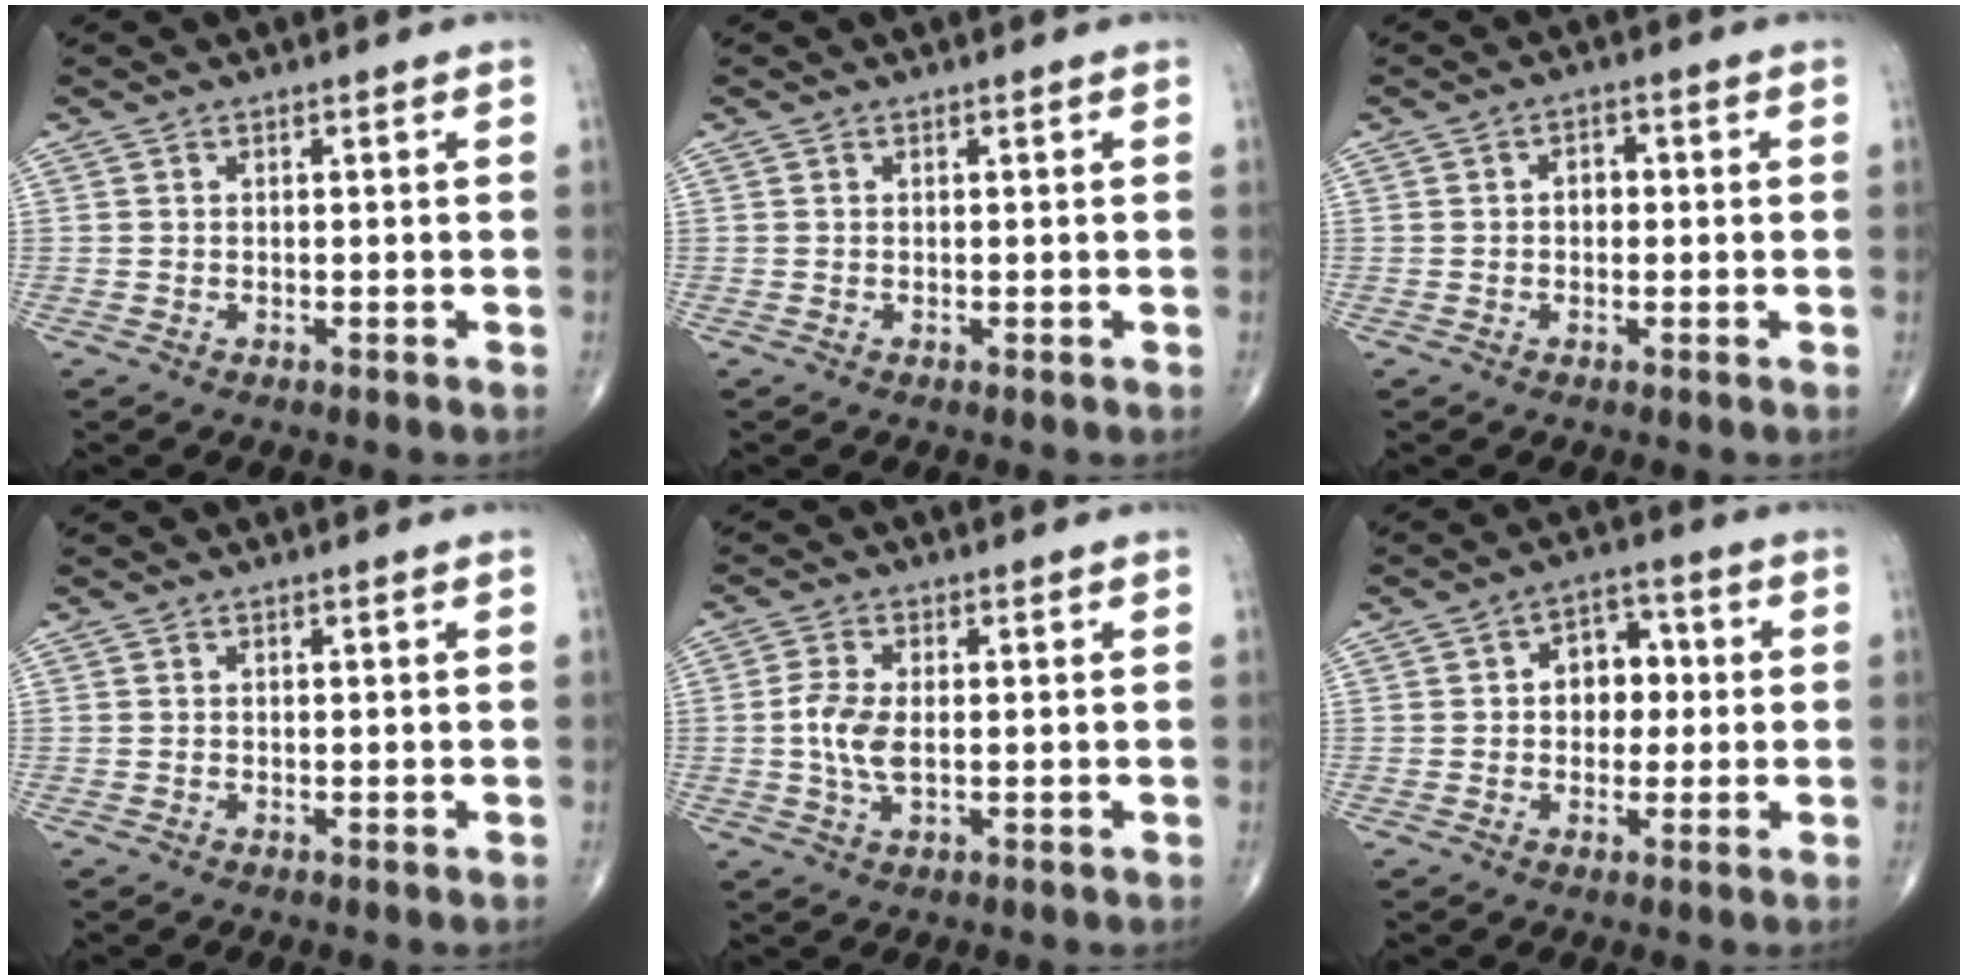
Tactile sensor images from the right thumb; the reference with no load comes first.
{"total": 0.0}
{"total": 2.4, "force": [0.0, 1.8, 1.6], "torque": [-0.012, 0.010, -0.004]}
{"total": 0.0}
{"total": 5.7, "force": [-0.1, 2.9, 5.0], "torque": [-0.113, 0.000, -0.005]}
{"total": 7.4, "force": [0.5, 5.5, 4.9], "torque": [-0.031, 0.017, 0.001]}